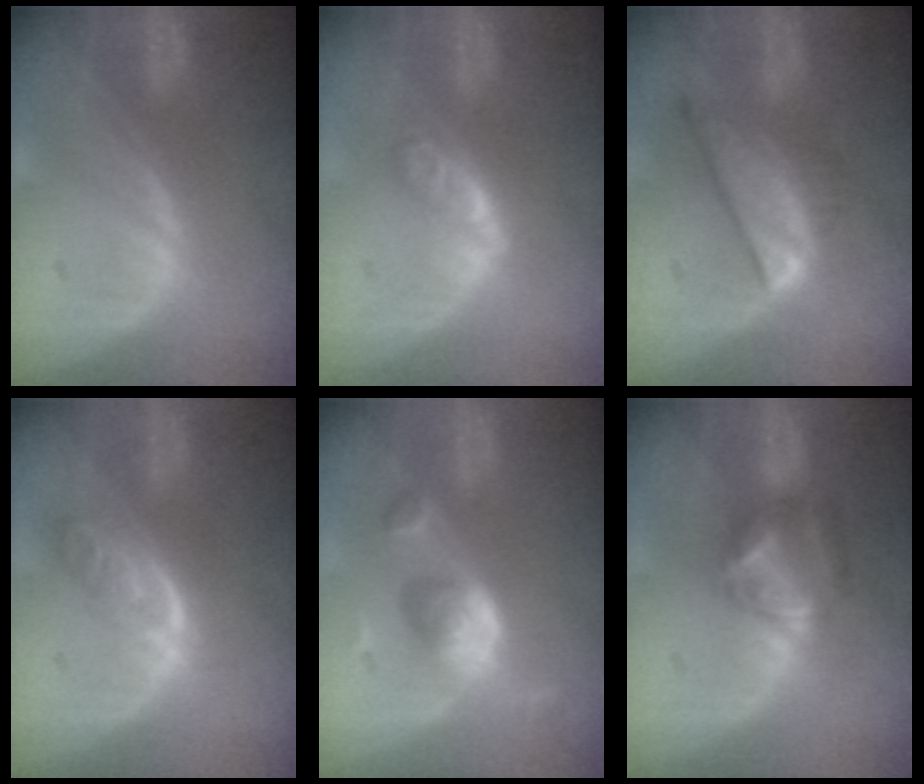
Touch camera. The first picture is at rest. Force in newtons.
{"total": 4.8, "press": 4.2, "slide": 2.3}
{"total": 8.3, "press": 7.1, "slide": 4.2}
{"total": 4.7, "press": 4.4, "slide": 1.6}
{"total": 5.5, "press": 5.3, "slide": 1.3}
{"total": 5.7, "press": 5.7, "slide": 0.4}